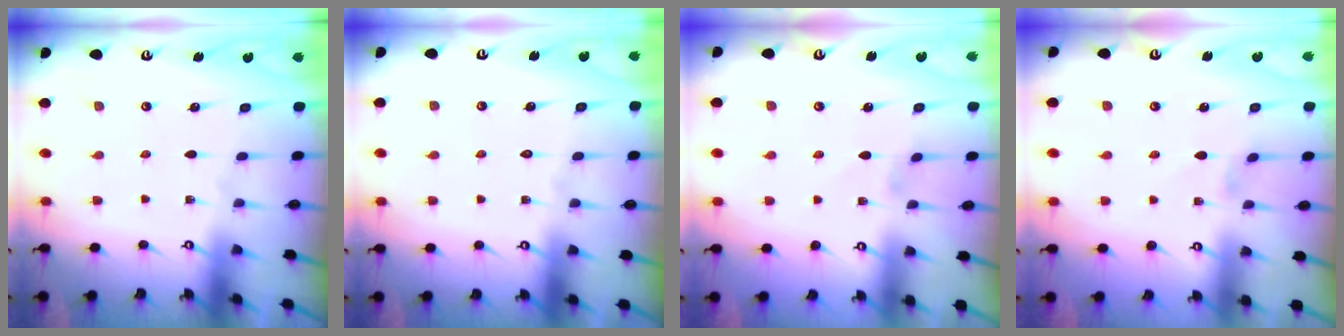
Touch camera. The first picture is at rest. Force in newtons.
{"total": 1.7, "press": 1.7, "slide": 0.2}
{"total": 0.0}
{"total": 0.7, "press": 0.6, "slide": 0.4}